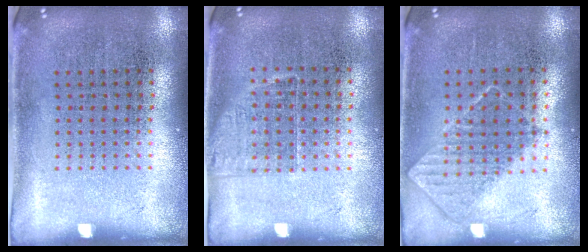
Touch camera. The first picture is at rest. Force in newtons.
{"total": 1.2, "press": 0.9, "slide": 0.7}
{"total": 0.8, "press": 0.7, "slide": 0.2}